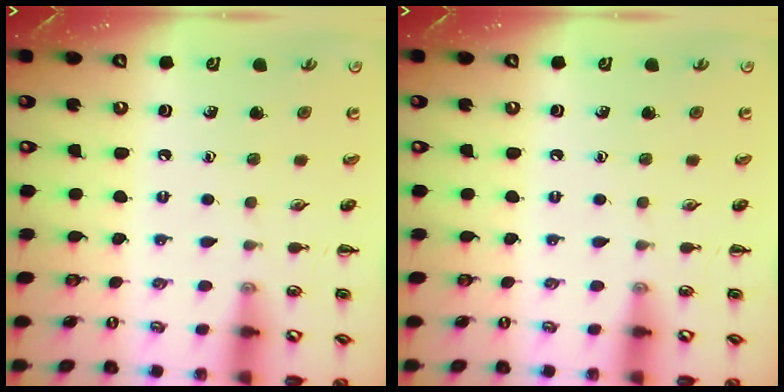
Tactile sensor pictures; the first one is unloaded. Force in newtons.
{"total": 0.0}